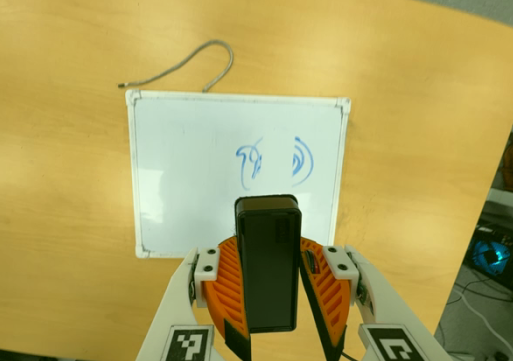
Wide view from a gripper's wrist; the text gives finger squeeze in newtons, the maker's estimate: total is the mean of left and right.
{"total": 7.1, "left": 7.8, "right": 6.3}